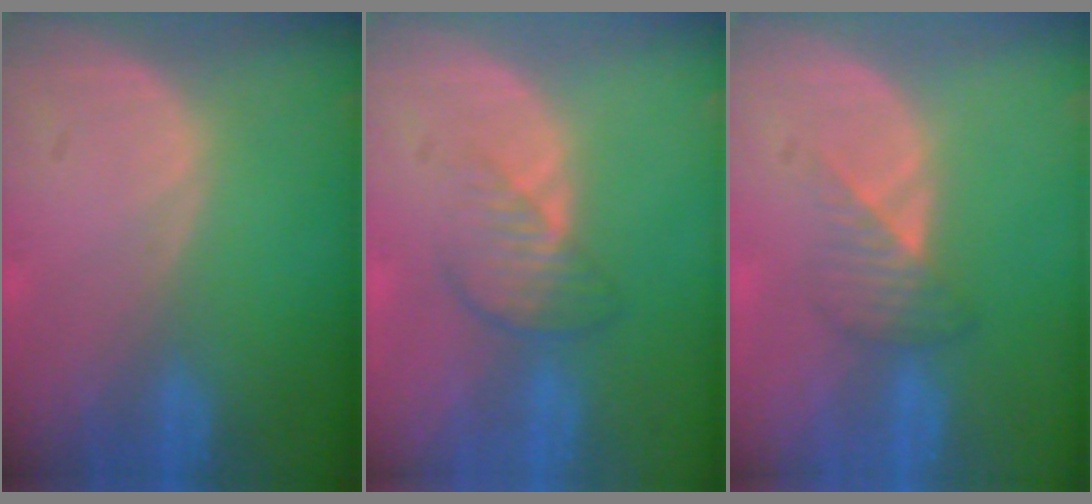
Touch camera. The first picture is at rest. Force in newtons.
{"total": 3.8, "press": 3.4, "slide": 1.6}
{"total": 3.3, "press": 3.1, "slide": 1.2}